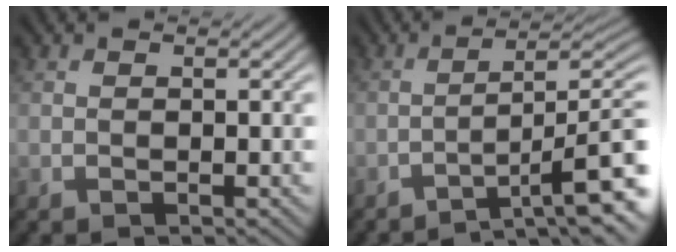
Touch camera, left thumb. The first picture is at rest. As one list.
[{"total": 10.5, "force": [-6.2, 1.7, 8.3], "torque": [-0.115, 0.014, -0.090]}]